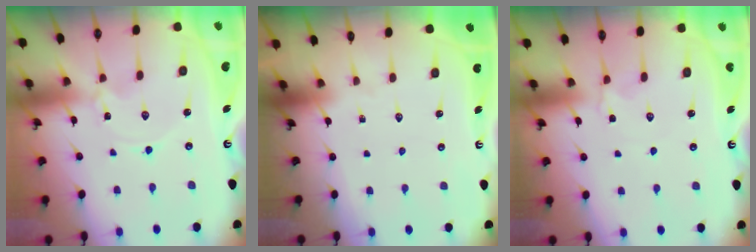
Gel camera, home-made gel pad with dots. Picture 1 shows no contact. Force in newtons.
{"total": 0.0}
{"total": 2.1, "press": 2.0, "slide": 0.8}